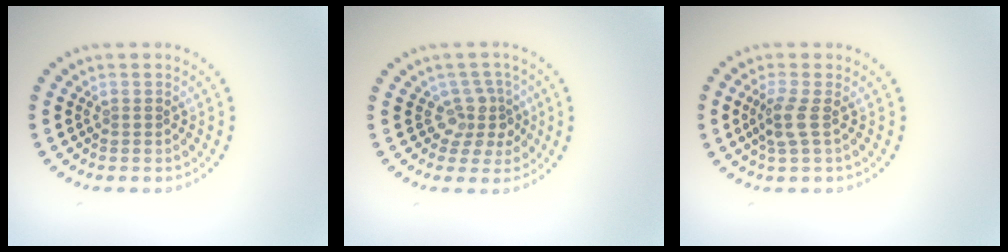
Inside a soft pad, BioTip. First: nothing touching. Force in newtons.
{"total": 2.9, "press": 2.1, "slide": 2.0}
{"total": 2.1, "press": 1.7, "slide": 1.2}